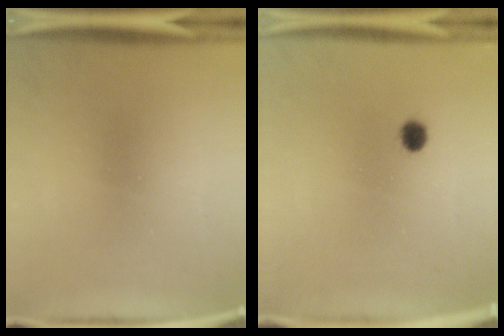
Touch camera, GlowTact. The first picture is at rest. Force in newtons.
{"total": 2.6}